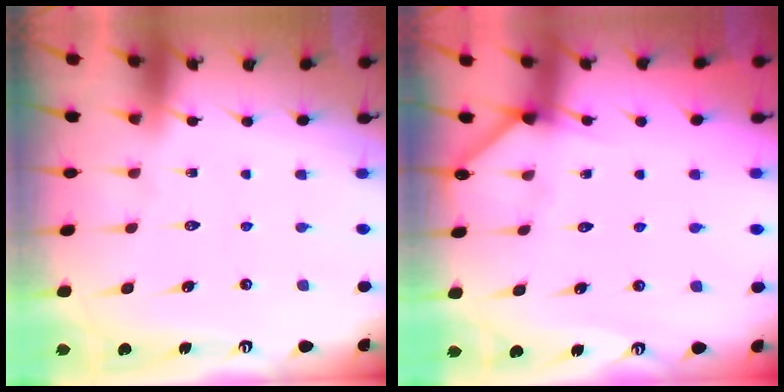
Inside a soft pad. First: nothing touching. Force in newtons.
{"total": 3.7, "press": 3.7, "slide": 0.5}